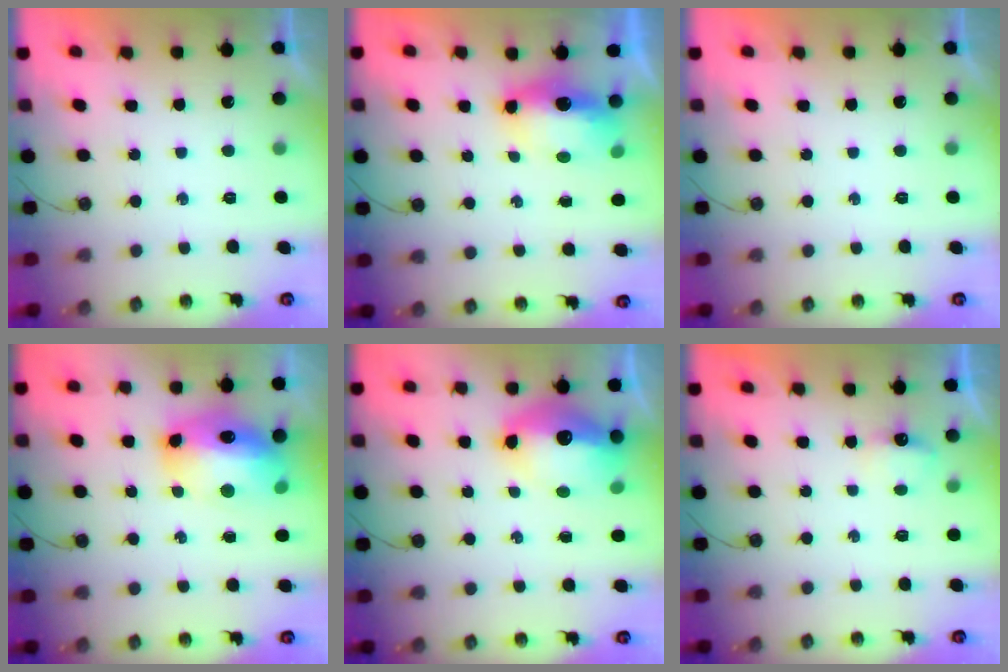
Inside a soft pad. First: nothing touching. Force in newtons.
{"total": 8.2, "press": 8.1, "slide": 0.9}
{"total": 0.0}
{"total": 16.3, "press": 16.1, "slide": 1.9}
{"total": 13.8, "press": 13.7, "slide": 1.4}
{"total": 3.6, "press": 3.6, "slide": 0.6}